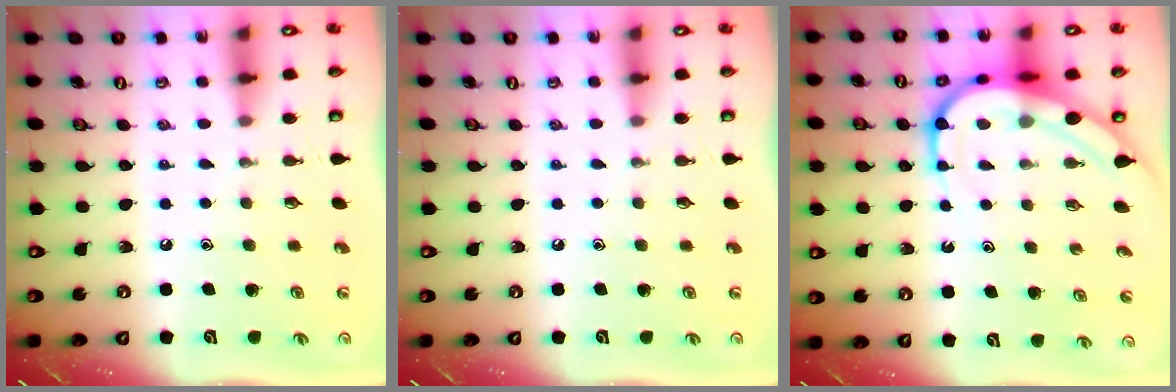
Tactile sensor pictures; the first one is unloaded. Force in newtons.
{"total": 0.0}
{"total": 10.6, "press": 10.6, "slide": 1.0}